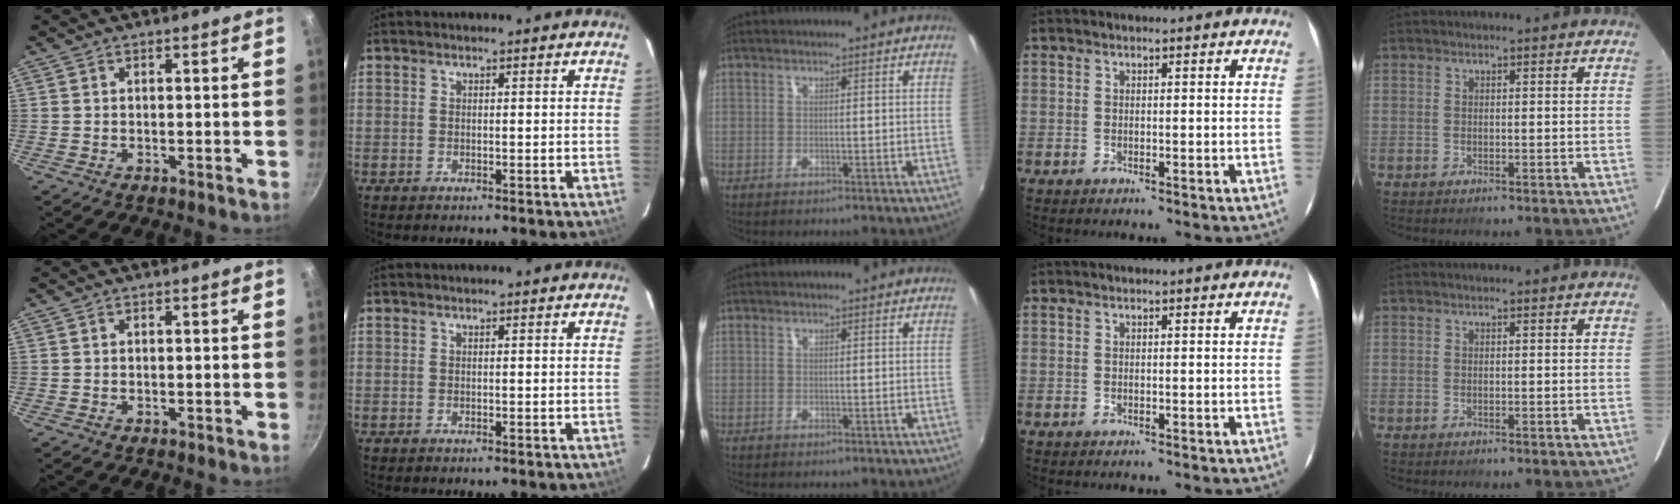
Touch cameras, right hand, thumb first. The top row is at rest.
{}